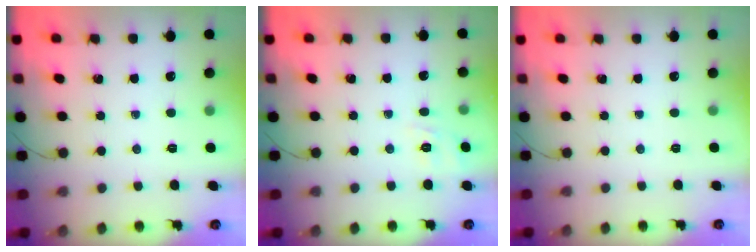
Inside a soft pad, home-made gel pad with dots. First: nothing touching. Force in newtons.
{"total": 2.0, "press": 0.6, "slide": 1.9}
{"total": 2.4, "press": 2.4, "slide": 0.5}